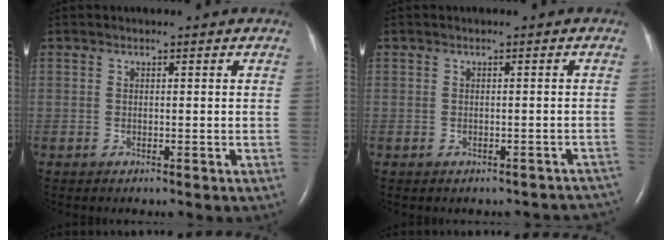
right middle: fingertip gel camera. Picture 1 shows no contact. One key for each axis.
{"total": 5.6, "fx": -4.8, "fy": 2.5, "fz": 1.2, "tx": -0.006, "ty": 0.012, "tz": -0.041}